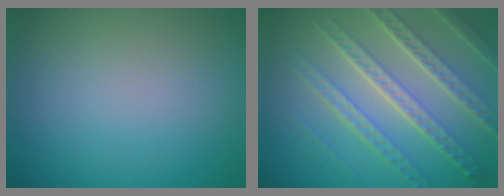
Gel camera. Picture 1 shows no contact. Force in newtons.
{"total": 7.7, "press": 5.6, "slide": 5.3}